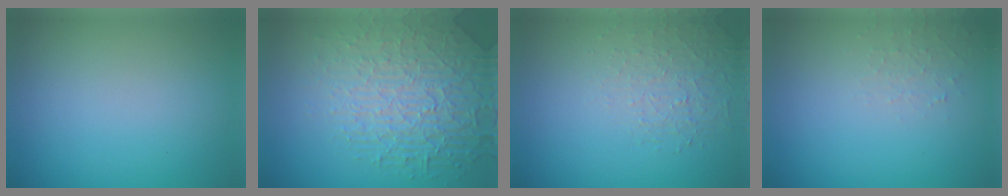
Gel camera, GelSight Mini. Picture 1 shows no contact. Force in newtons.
{"total": 6.5, "press": 5.3, "slide": 3.8}
{"total": 1.5, "press": 0.8, "slide": 1.3}
{"total": 1.3, "press": 1.3, "slide": 0.2}